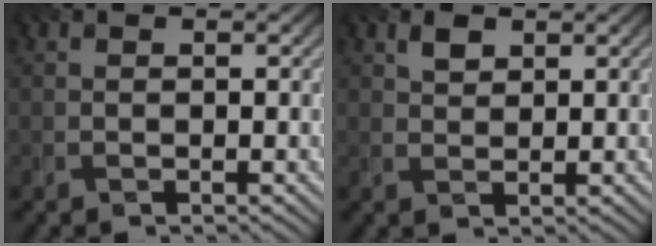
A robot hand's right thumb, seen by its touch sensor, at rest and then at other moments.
{"total": 1.6, "force": [1.4, 0.6, 0.6], "torque": [-0.017, 0.004, 0.023]}